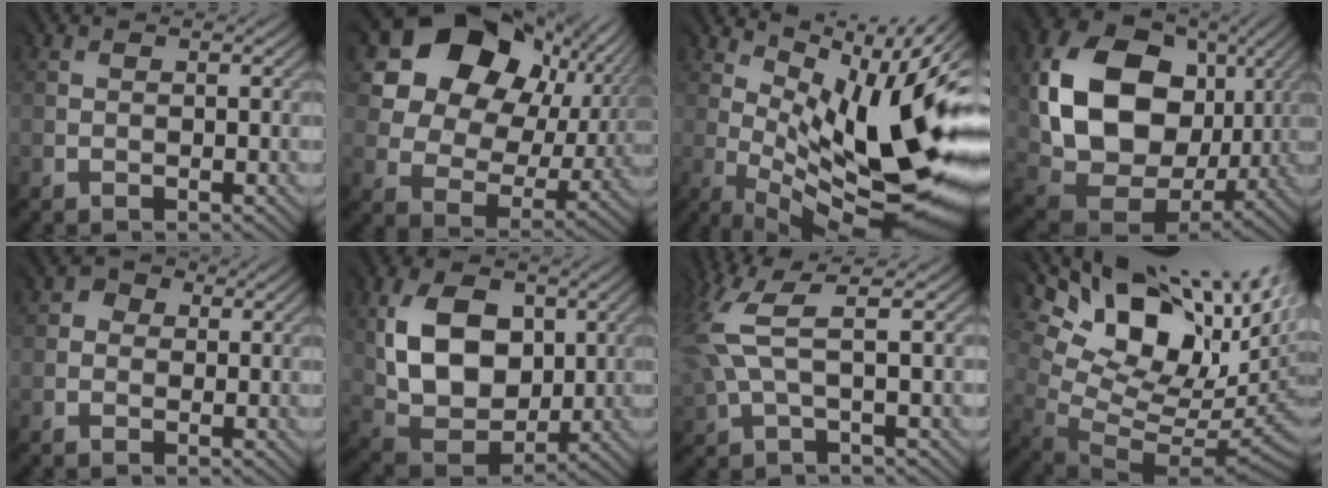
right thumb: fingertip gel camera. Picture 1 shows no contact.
{"total": 15.7, "force": [6.6, 11.4, 8.4], "torque": [-0.153, 0.016, 0.119]}
{"total": 16.9, "force": [1.8, 6.0, 15.7], "torque": [-0.228, 0.005, 0.043]}
{"total": 16.2, "force": [2.7, 12.7, 9.7], "torque": [-0.207, -0.016, 0.063]}
{"total": 1.9, "force": [0.0, 1.8, 0.5], "torque": [-0.008, 0.001, -0.005]}
{"total": 11.4, "force": [2.8, 8.1, 7.5], "torque": [-0.163, -0.001, 0.053]}
{"total": 6.6, "force": [2.6, 1.6, 5.9], "torque": [-0.145, 0.021, 0.052]}
{"total": 18.1, "force": [7.1, 9.4, 13.8], "torque": [-0.215, 0.027, 0.167]}